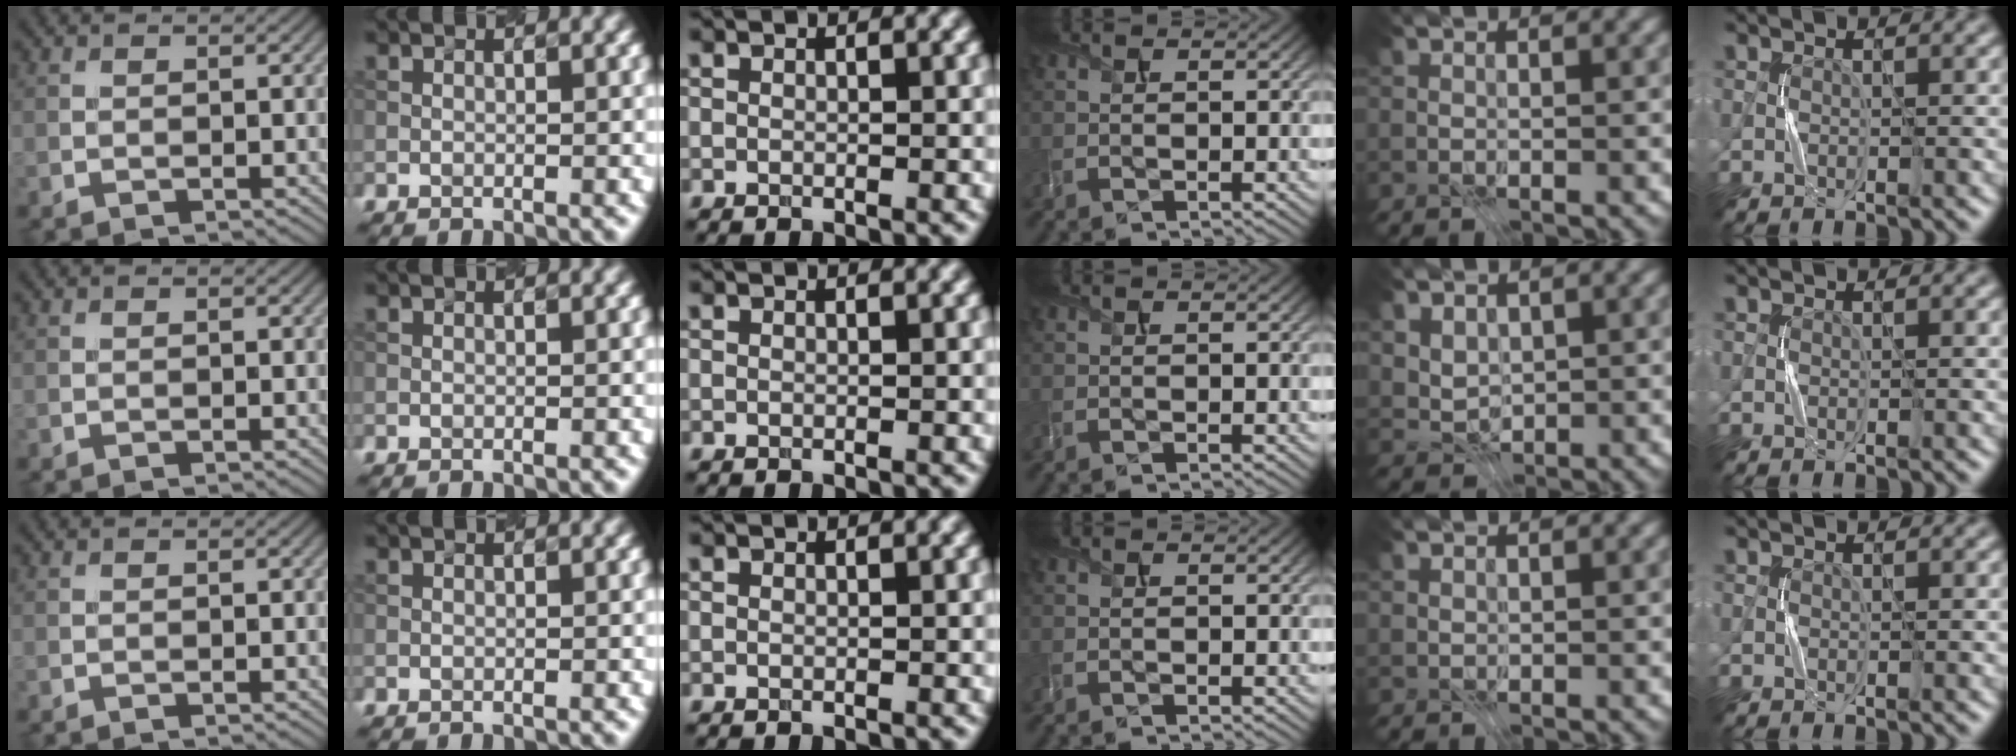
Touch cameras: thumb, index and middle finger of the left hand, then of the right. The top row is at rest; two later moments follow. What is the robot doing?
{"motion": "press", "object": "joystick"}